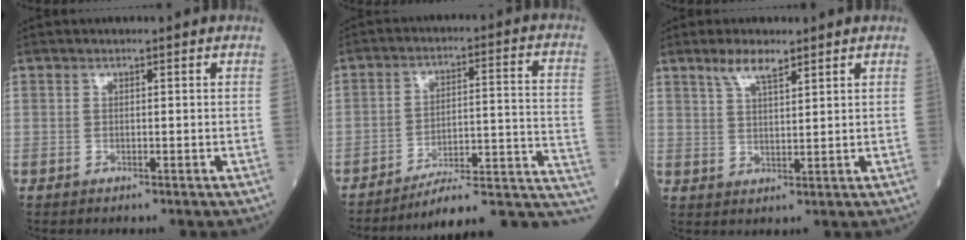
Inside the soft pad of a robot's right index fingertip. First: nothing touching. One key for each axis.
{"total": 15.8, "fx": -13.5, "fy": 2.2, "fz": 7.8, "tx": -0.050, "ty": 0.058, "tz": -0.183}
{"total": 4.4, "fx": 3.3, "fy": 0.9, "fz": 2.8, "tx": -0.060, "ty": 0.005, "tz": 0.065}